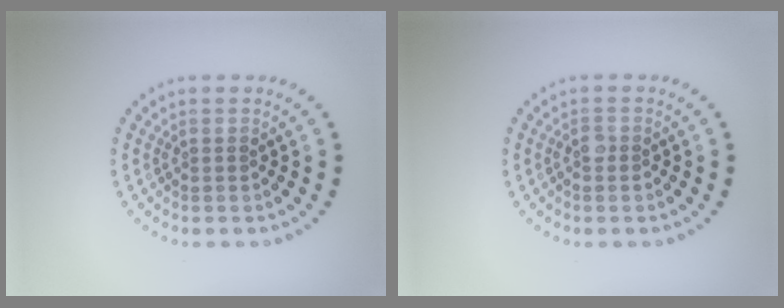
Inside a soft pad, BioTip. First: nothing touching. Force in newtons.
{"total": 0.8, "press": 0.7, "slide": 0.4}